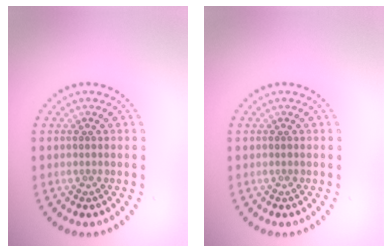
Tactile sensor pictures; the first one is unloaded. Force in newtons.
{"total": 0.0}